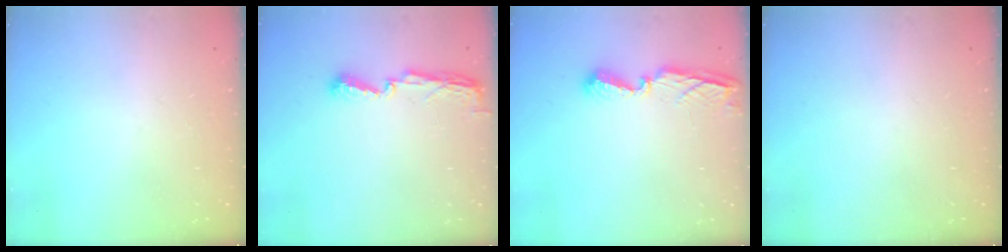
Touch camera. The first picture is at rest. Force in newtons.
{"total": 5.8, "press": 5.8, "slide": 0.5}
{"total": 8.0, "press": 7.9, "slide": 1.0}
{"total": 0.0}